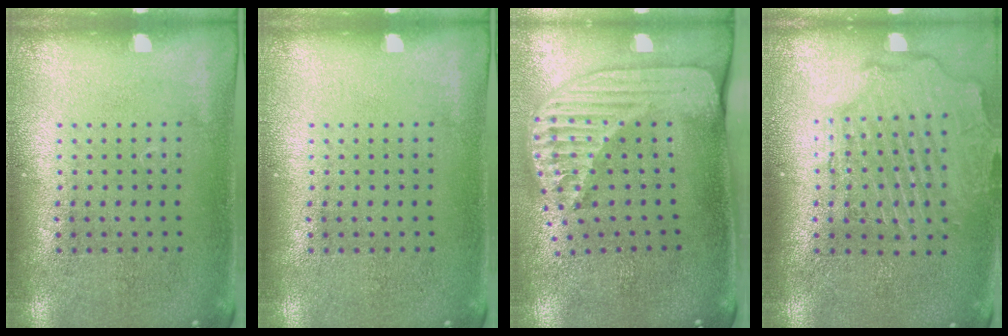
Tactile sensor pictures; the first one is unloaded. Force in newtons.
{"total": 0.0}
{"total": 2.5, "press": 1.8, "slide": 1.7}
{"total": 2.6, "press": 2.2, "slide": 1.3}